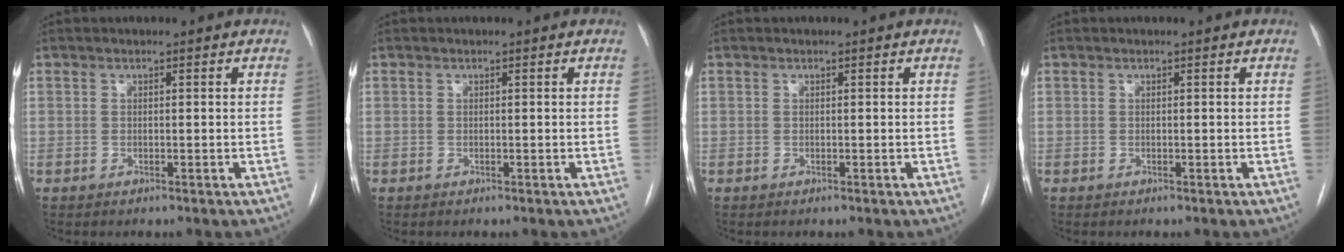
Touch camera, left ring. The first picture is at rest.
{"total": 0.0}
{"total": 0.0}
{"total": 0.0}